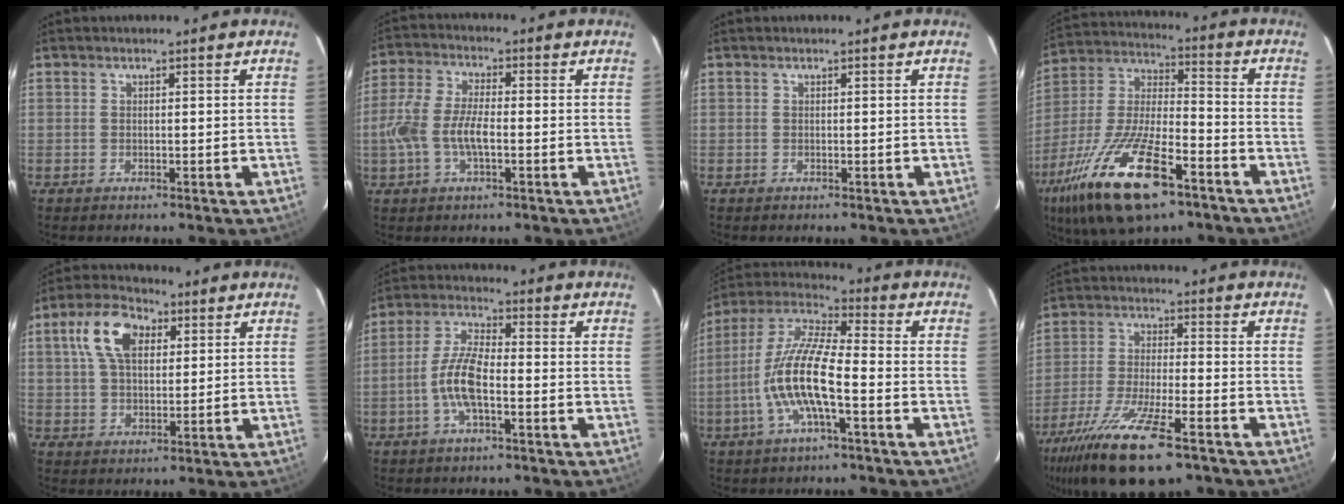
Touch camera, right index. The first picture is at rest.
{"total": 9.0, "force": [-2.0, 3.8, 7.9], "torque": [-0.170, 0.003, -0.039]}
{"total": 0.0}
{"total": 22.9, "force": [-13.1, 8.1, 17.0], "torque": [-0.346, -0.034, -0.238]}
{"total": 10.8, "force": [4.1, 6.3, 7.8], "torque": [-0.153, 0.031, 0.072]}
{"total": 8.4, "force": [-2.6, 2.7, 7.5], "torque": [-0.157, 0.005, -0.054]}
{"total": 14.3, "force": [-4.1, 3.2, 13.4], "torque": [-0.266, -0.002, -0.084]}
{"total": 17.9, "force": [-12.2, 4.2, 12.5], "torque": [-0.257, -0.052, -0.221]}